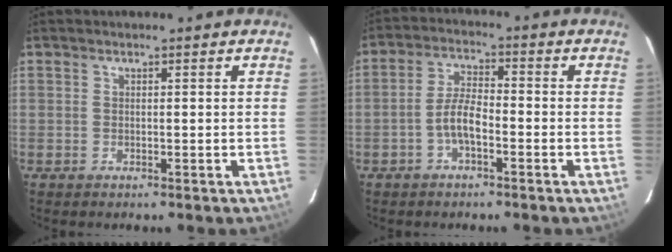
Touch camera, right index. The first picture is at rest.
{"total": 5.1, "force": [-2.4, 1.6, 4.2], "torque": [-0.091, 0.011, -0.045]}